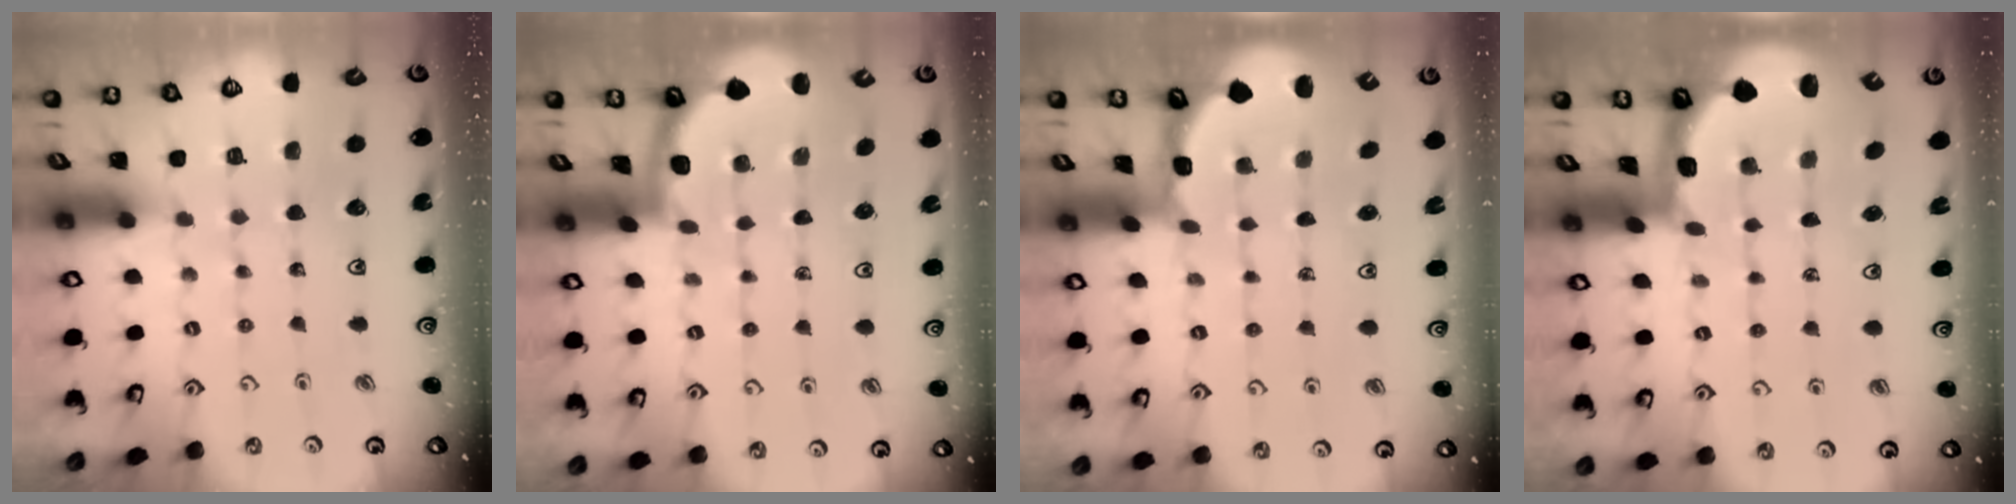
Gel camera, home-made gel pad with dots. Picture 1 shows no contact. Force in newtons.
{"total": 1.9, "press": 1.9, "slide": 0.0}
{"total": 1.6, "press": 1.5, "slide": 0.4}
{"total": 2.0, "press": 1.8, "slide": 0.9}